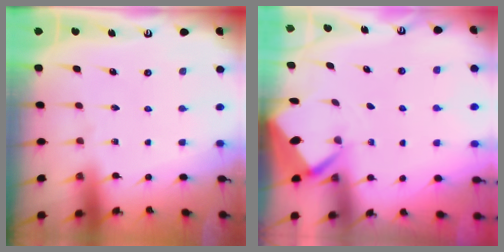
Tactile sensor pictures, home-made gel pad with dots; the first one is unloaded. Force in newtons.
{"total": 2.8, "press": 2.7, "slide": 0.3}